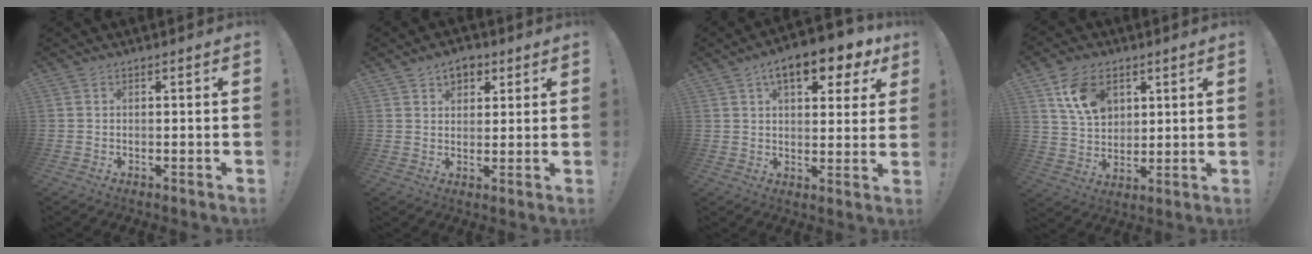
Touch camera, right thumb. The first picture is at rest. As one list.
[{"total": 5.8, "force": [3.3, 4.1, 2.4], "torque": [-0.027, -0.012, 0.058]}, {"total": 12.1, "force": [6.4, 5.4, 8.7], "torque": [-0.122, -0.027, 0.106]}, {"total": 11.9, "force": [5.7, 8.3, 6.3], "torque": [-0.098, -0.016, 0.111]}]